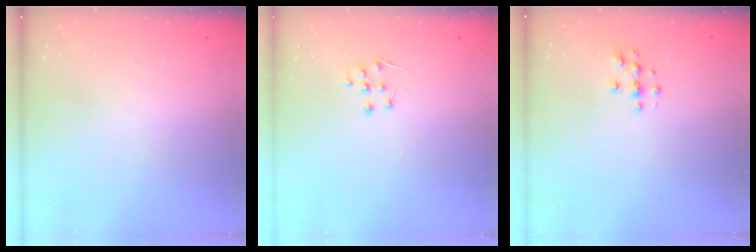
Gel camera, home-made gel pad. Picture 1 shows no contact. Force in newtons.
{"total": 5.1, "press": 5.1, "slide": 0.7}
{"total": 3.8, "press": 3.8, "slide": 0.4}